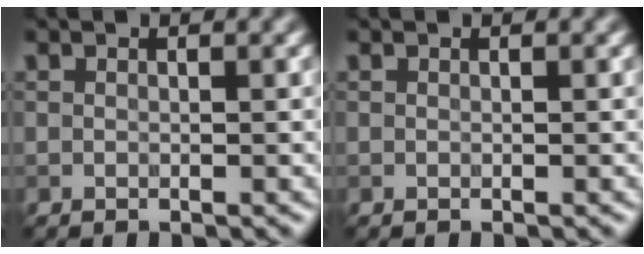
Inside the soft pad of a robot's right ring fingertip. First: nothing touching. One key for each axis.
{"total": 0.0}